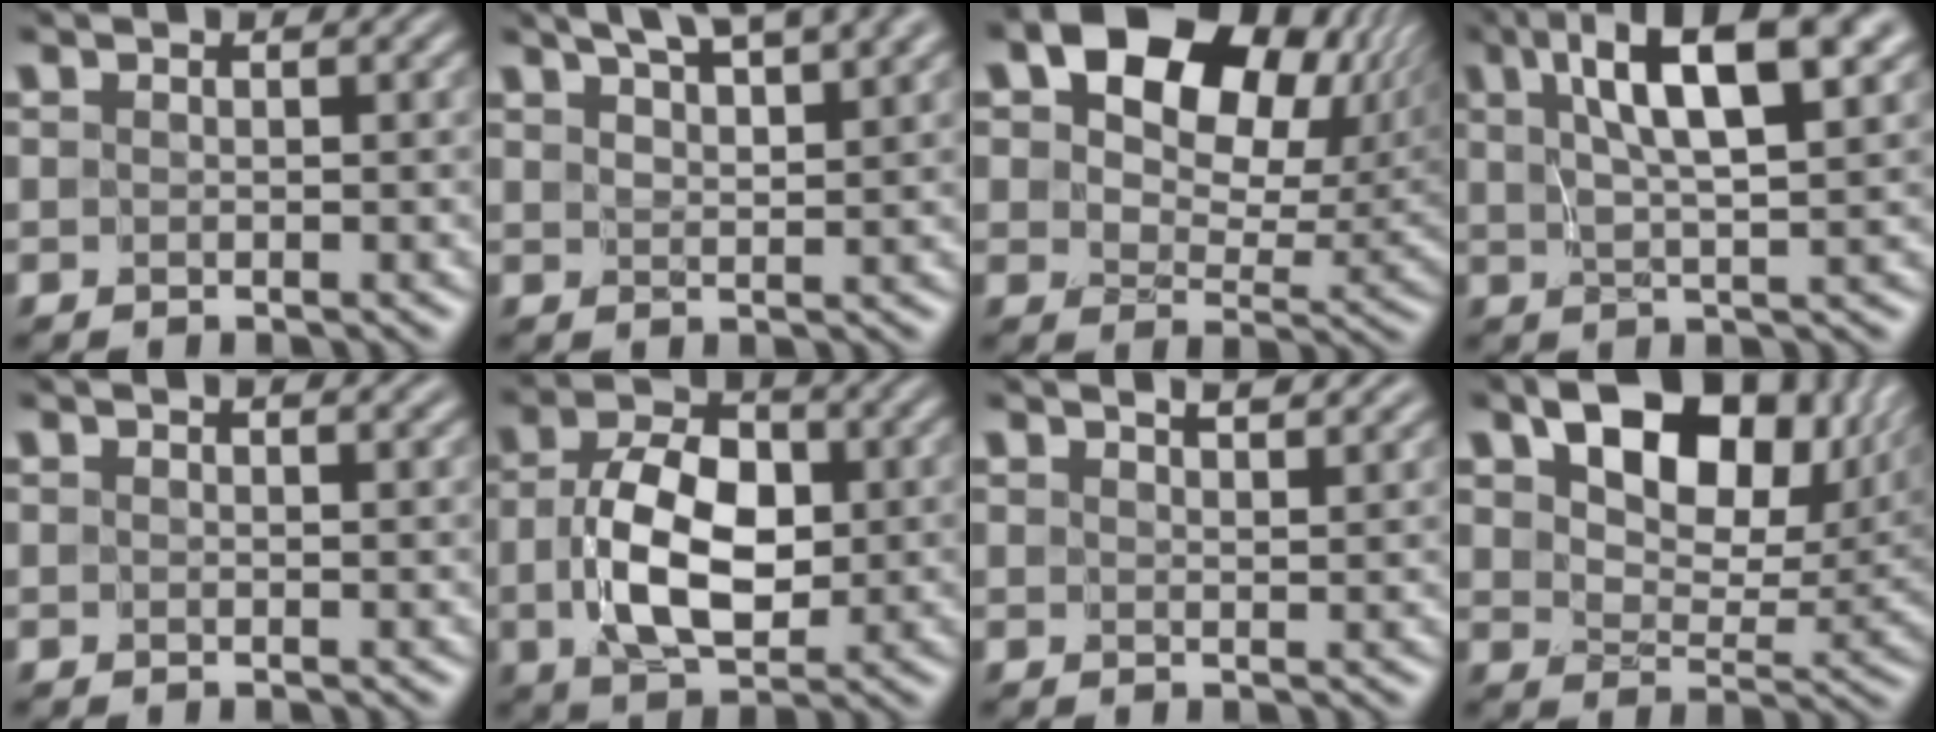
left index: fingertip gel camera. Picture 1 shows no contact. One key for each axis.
{"total": 7.2, "fx": 5.1, "fy": 2.0, "fz": 4.6, "tx": -0.053, "ty": 0.029, "tz": 0.053}
{"total": 13.9, "fx": 5.7, "fy": 8.6, "fz": 9.3, "tx": -0.130, "ty": 0.006, "tz": 0.096}
{"total": 9.4, "fx": 4.0, "fy": 2.6, "fz": 8.1, "tx": -0.120, "ty": 0.014, "tz": 0.062}
{"total": 2.2, "fx": 1.6, "fy": 0.8, "fz": 1.3, "tx": -0.001, "ty": 0.006, "tz": 0.006}
{"total": 7.2, "fx": -0.6, "fy": 4.4, "fz": 5.7, "tx": -0.113, "ty": 0.000, "tz": -0.011}
{"total": 4.4, "fx": 3.5, "fy": 1.3, "fz": 2.3, "tx": -0.011, "ty": 0.027, "tz": 0.021}
{"total": 10.5, "fx": 4.9, "fy": 6.0, "fz": 7.1, "tx": -0.113, "ty": 0.001, "tz": 0.092}